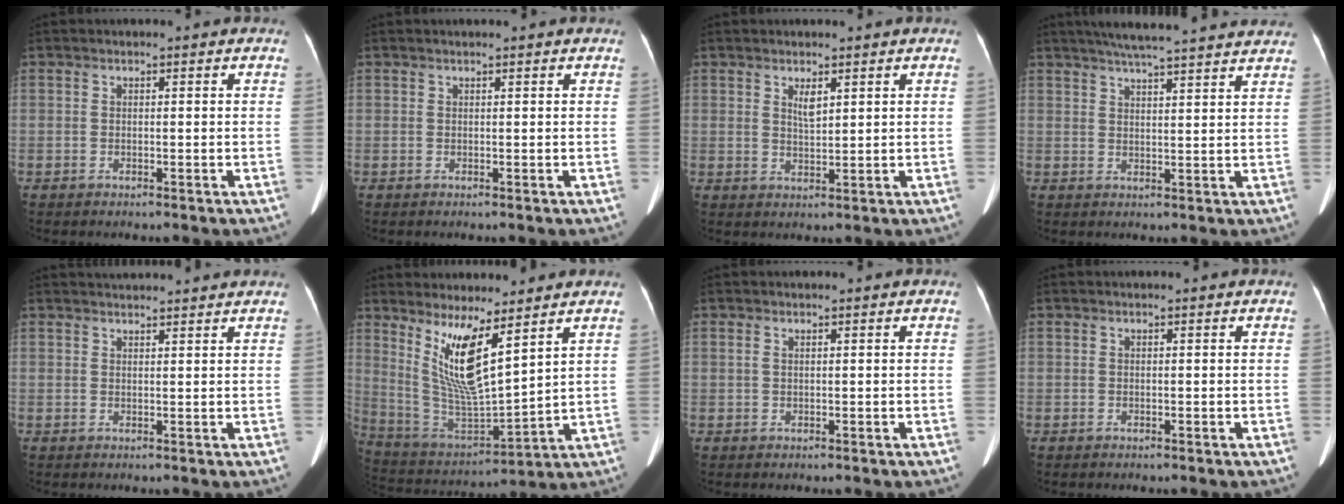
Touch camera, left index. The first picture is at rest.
{"total": 1.2, "force": [1.1, -0.2, 0.5], "torque": [-0.008, 0.013, 0.021]}
{"total": 2.0, "force": [1.2, 0.7, 1.4], "torque": [-0.030, 0.000, 0.025]}
{"total": 17.1, "force": [15.4, 0.7, 7.5], "torque": [-0.117, 0.024, 0.198]}
{"total": 6.4, "force": [6.2, -0.1, 1.6], "torque": [-0.024, 0.030, 0.075]}
{"total": 11.0, "force": [6.1, 1.5, 9.1], "torque": [-0.191, -0.026, 0.129]}
{"total": 0.5, "force": [0.2, 0.2, 0.4], "torque": [-0.014, 0.008, 0.005]}
{"total": 0.0}